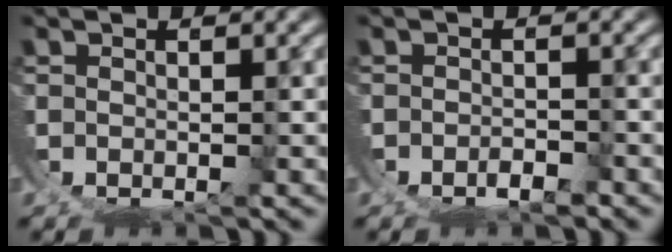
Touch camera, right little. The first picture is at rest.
{"total": 1.2, "force": [-0.9, -0.8, 0.2], "torque": [0.006, 0.001, -0.017]}